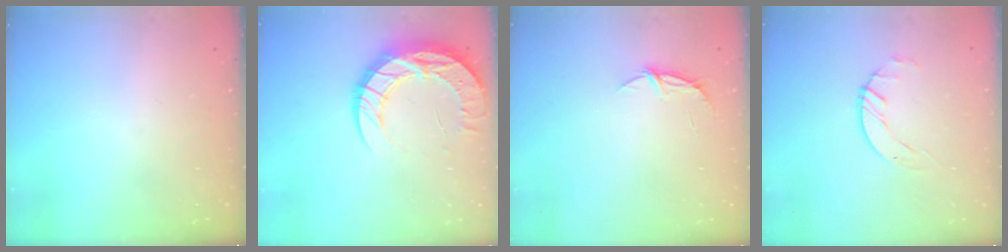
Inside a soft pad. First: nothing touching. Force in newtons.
{"total": 15.4, "press": 15.4, "slide": 1.1}
{"total": 5.6, "press": 5.6, "slide": 0.4}
{"total": 1.4, "press": 1.4, "slide": 0.2}